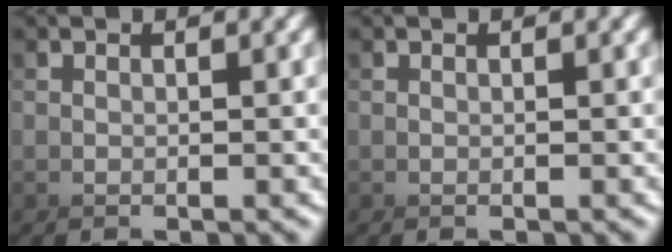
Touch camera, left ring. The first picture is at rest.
{"total": 0.0}